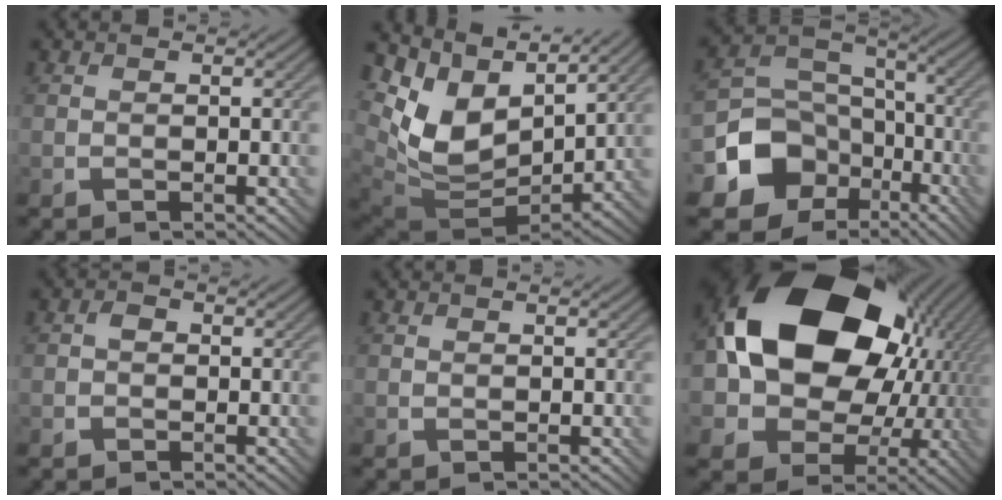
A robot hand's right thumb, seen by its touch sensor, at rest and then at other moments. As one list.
[{"total": 11.8, "force": [4.9, 6.7, 8.4], "torque": [-0.190, 0.002, 0.100]}, {"total": 11.6, "force": [-4.9, 9.3, 4.9], "torque": [-0.121, -0.031, -0.094]}, {"total": 1.3, "force": [-0.2, 1.1, 0.7], "torque": [-0.012, 0.001, -0.010]}, {"total": 0.0}, {"total": 22.6, "force": [5.5, 16.8, 14.1], "torque": [-0.280, -0.001, 0.109]}]